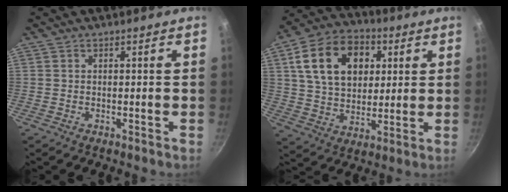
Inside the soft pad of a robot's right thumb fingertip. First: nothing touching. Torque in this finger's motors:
{"motor_torque": [-0.49, 0.98, 0.17, 0.20, 0.13]}